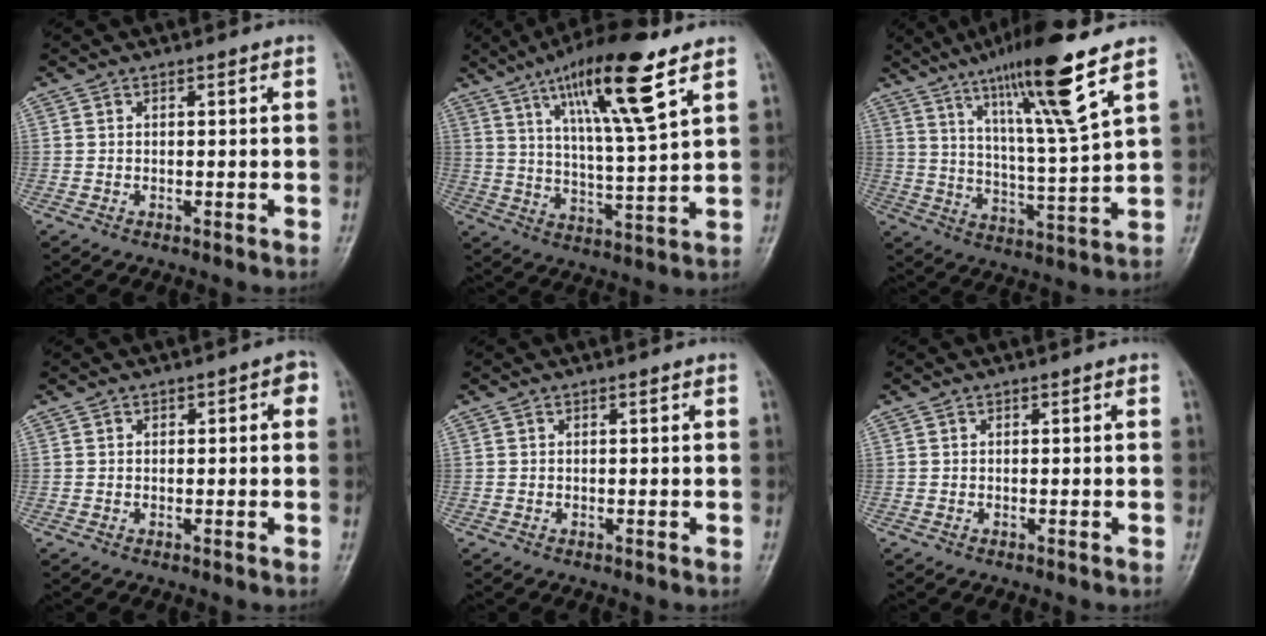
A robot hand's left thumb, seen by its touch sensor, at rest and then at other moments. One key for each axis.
{"total": 15.9, "fx": 8.8, "fy": 2.5, "fz": 13.0, "tx": -0.219, "ty": -0.040, "tz": 0.153}
{"total": 16.1, "fx": 9.6, "fy": 0.5, "fz": 12.9, "tx": -0.219, "ty": -0.049, "tz": 0.167}
{"total": 2.7, "fx": 0.4, "fy": 1.6, "fz": 2.1, "tx": -0.010, "ty": 0.012, "tz": 0.000}
{"total": 0.0}
{"total": 0.0}